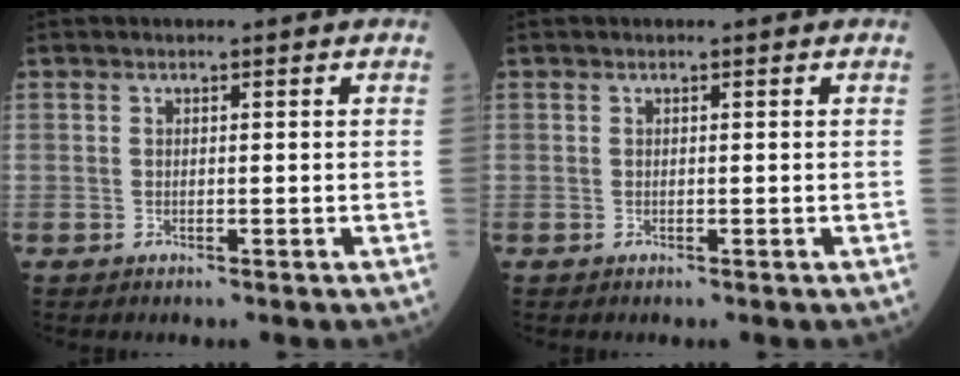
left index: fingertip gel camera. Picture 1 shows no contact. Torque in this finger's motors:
{"motor_torque": [-0.04, 0.08, 0.00, 0.00]}